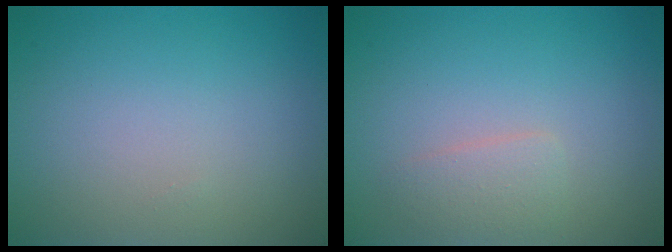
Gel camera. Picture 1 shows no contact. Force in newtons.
{"total": 1.6, "press": 1.6, "slide": 0.0}